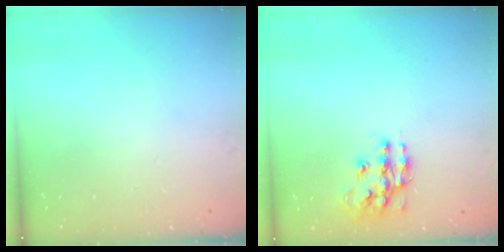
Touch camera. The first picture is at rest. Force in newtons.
{"total": 11.9, "press": 11.9, "slide": 0.9}